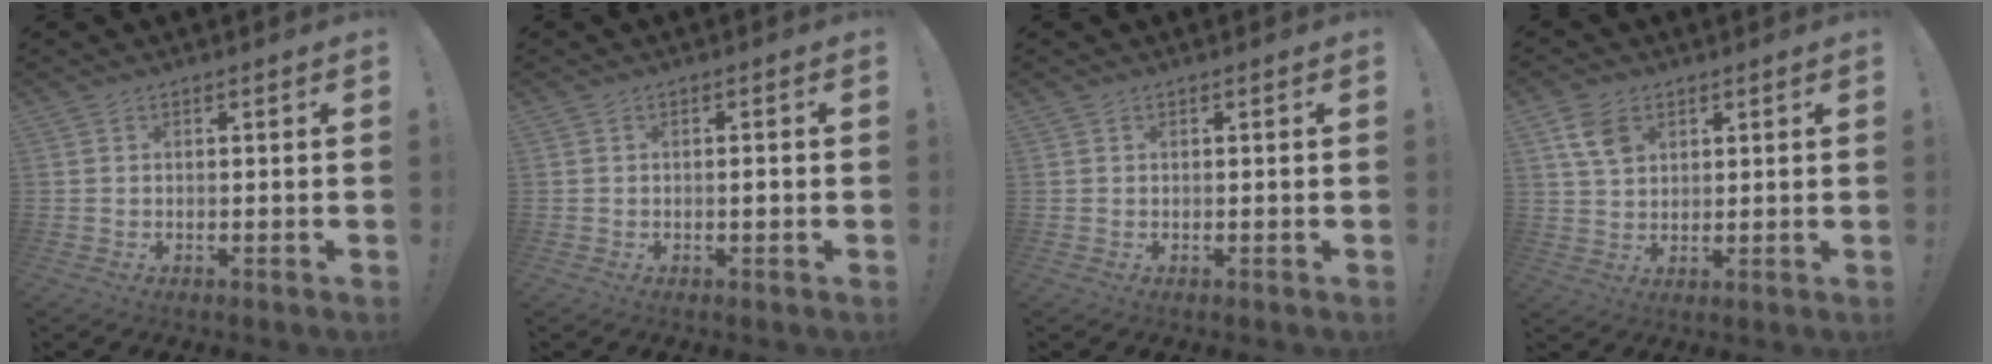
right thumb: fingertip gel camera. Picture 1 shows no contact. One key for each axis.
{"total": 1.1, "fx": -0.5, "fy": 0.1, "fz": 1.0, "tx": -0.010, "ty": -0.002, "tz": -0.010}
{"total": 0.0}
{"total": 7.4, "fx": 3.4, "fy": 5.2, "fz": 4.0, "tx": -0.075, "ty": -0.006, "tz": 0.065}